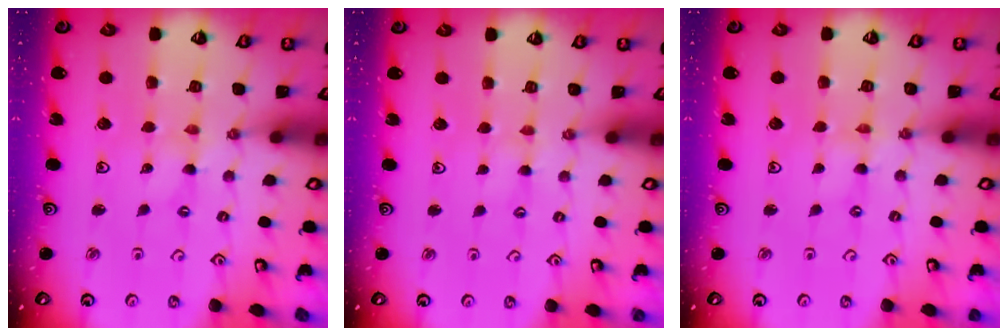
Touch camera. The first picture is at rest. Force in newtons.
{"total": 1.5, "press": 1.4, "slide": 0.3}
{"total": 0.0}